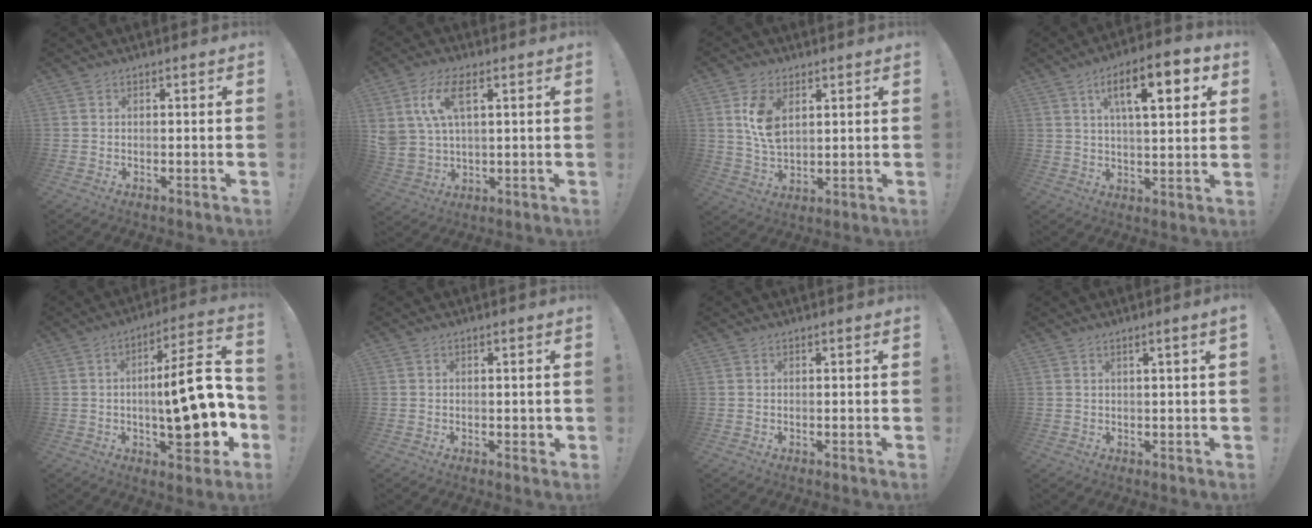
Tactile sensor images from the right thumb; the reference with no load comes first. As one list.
[{"total": 11.0, "force": [4.7, 5.8, 8.1], "torque": [-0.176, -0.003, 0.089]}, {"total": 8.9, "force": [3.7, 5.3, 6.1], "torque": [-0.101, -0.014, 0.067]}, {"total": 14.6, "force": [5.4, 5.0, 12.7], "torque": [-0.194, -0.001, 0.078]}, {"total": 19.9, "force": [-2.2, 6.5, 18.6], "torque": [-0.243, 0.006, -0.034]}, {"total": 1.2, "force": [0.0, 0.7, 0.9], "torque": [-0.013, 0.004, -0.001]}, {"total": 0.0}, {"total": 2.1, "force": [0.7, -0.4, 1.9], "torque": [-0.042, 0.001, 0.012]}]